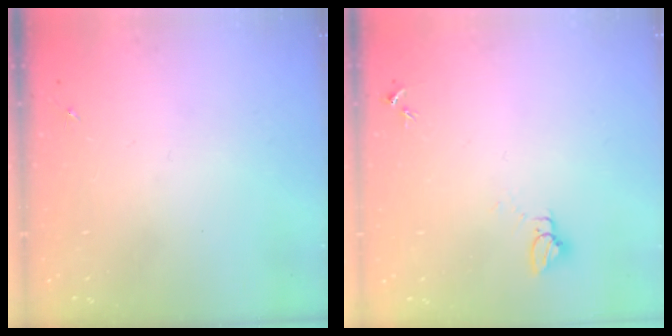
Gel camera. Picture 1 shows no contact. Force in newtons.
{"total": 3.2, "press": 3.2, "slide": 0.1}